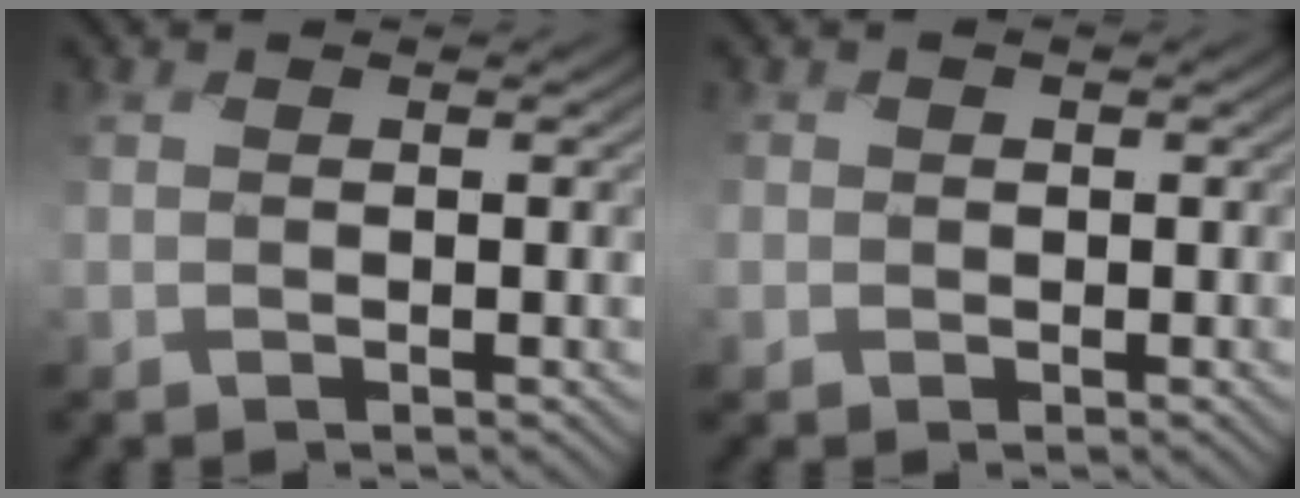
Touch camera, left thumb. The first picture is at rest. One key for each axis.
{"total": 1.2, "fx": -0.3, "fy": 1.0, "fz": -0.6, "tx": 0.009, "ty": -0.004, "tz": -0.011}